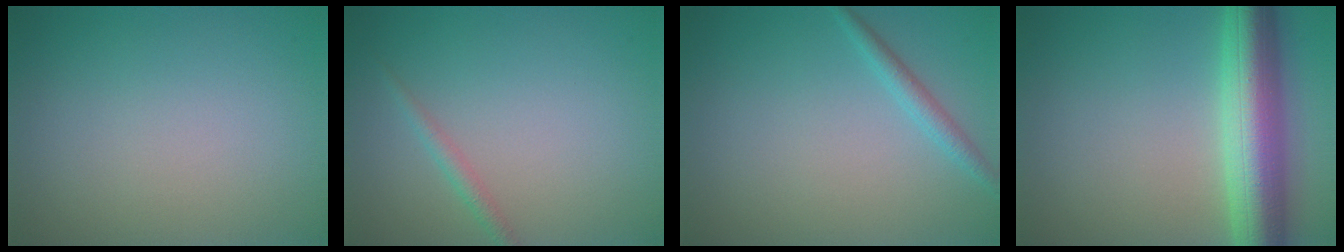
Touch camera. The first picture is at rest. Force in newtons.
{"total": 1.2, "press": 1.2, "slide": 0.1}
{"total": 1.5, "press": 1.5, "slide": 0.0}
{"total": 8.2, "press": 8.2, "slide": 0.4}